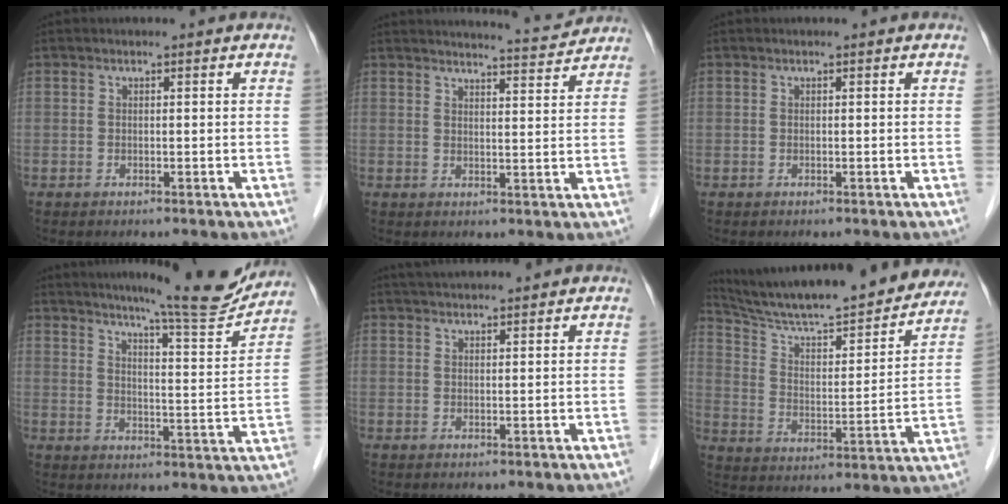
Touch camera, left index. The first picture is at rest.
{"total": 7.0, "force": [6.9, -0.5, 0.6], "torque": [-0.019, -0.003, 0.086]}
{"total": 0.0}
{"total": 14.5, "force": [13.5, -0.3, 5.4], "torque": [-0.079, -0.032, 0.176]}
{"total": 6.2, "force": [5.8, 0.4, 2.2], "torque": [-0.035, 0.039, 0.086]}
{"total": 27.7, "force": [24.5, 3.8, 12.4], "torque": [-0.200, -0.029, 0.342]}